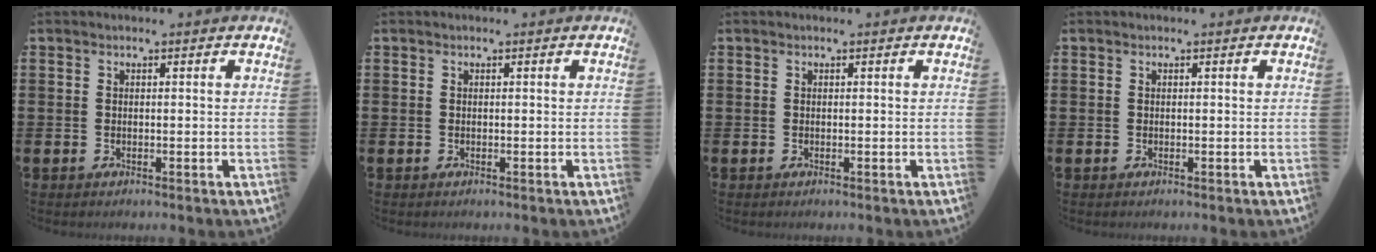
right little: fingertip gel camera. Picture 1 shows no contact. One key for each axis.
{"total": 0.0}
{"total": 0.0}
{"total": 0.0}